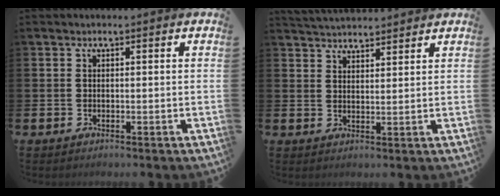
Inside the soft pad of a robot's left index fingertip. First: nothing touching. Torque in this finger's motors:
{"motor_torque": [0.95, -1.18, 0.46, 0.13]}